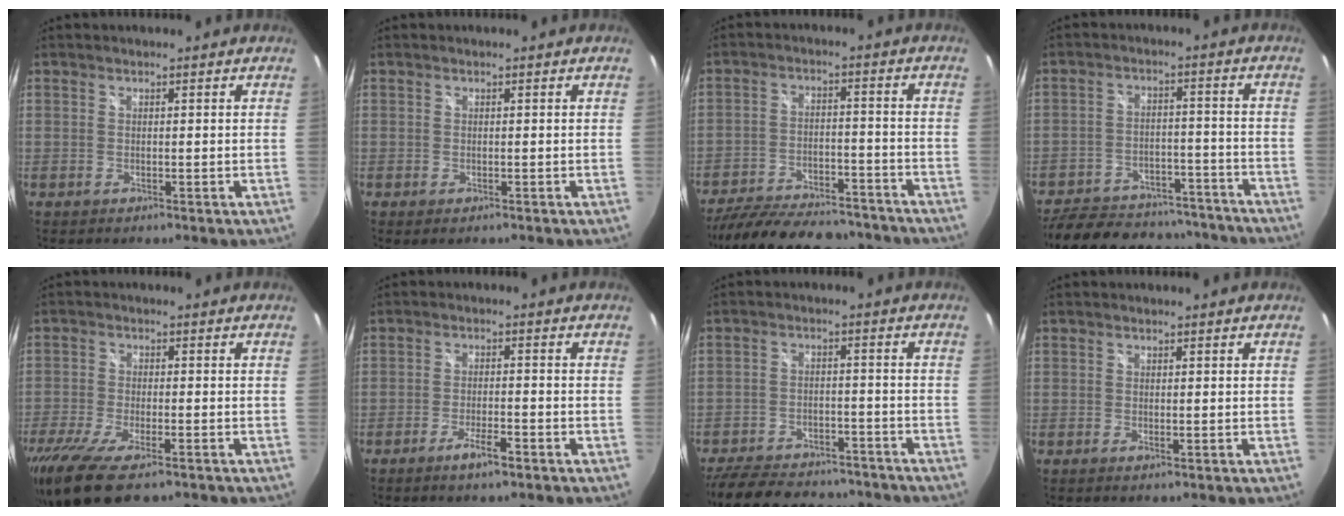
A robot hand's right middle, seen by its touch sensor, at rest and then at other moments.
{"total": 1.0, "force": [-0.4, 0.2, 0.8], "torque": [-0.014, -0.003, -0.003]}
{"total": 23.0, "force": [-19.6, 7.3, 9.7], "torque": [-0.195, -0.006, -0.268]}
{"total": 25.0, "force": [-21.2, 9.4, 9.5], "torque": [-0.200, 0.022, -0.273]}
{"total": 12.8, "force": [-8.9, 3.8, 8.4], "torque": [-0.194, -0.051, -0.160]}
{"total": 4.4, "force": [-3.0, 0.6, 3.2], "torque": [-0.072, -0.004, -0.051]}
{"total": 21.3, "force": [-17.5, 8.3, 9.0], "torque": [-0.198, 0.005, -0.241]}
{"total": 0.7, "force": [-0.1, -0.1, 0.6], "torque": [-0.009, 0.001, -0.001]}